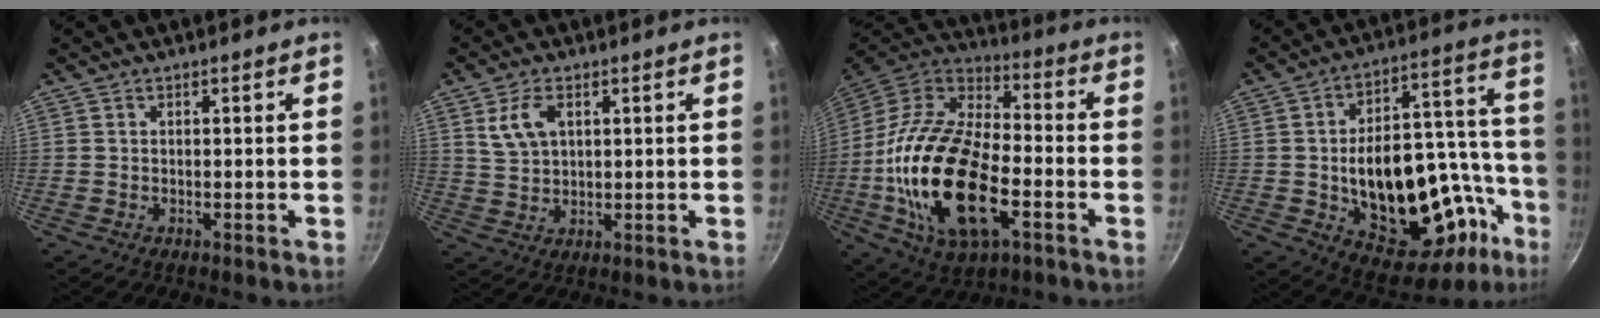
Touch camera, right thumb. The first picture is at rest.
{"total": 6.1, "force": [2.4, 3.6, 4.3], "torque": [-0.080, -0.004, 0.054]}
{"total": 27.0, "force": [-6.9, 13.4, 22.4], "torque": [-0.449, 0.013, -0.118]}
{"total": 27.1, "force": [-8.4, 14.2, 21.5], "torque": [-0.277, 0.057, -0.097]}